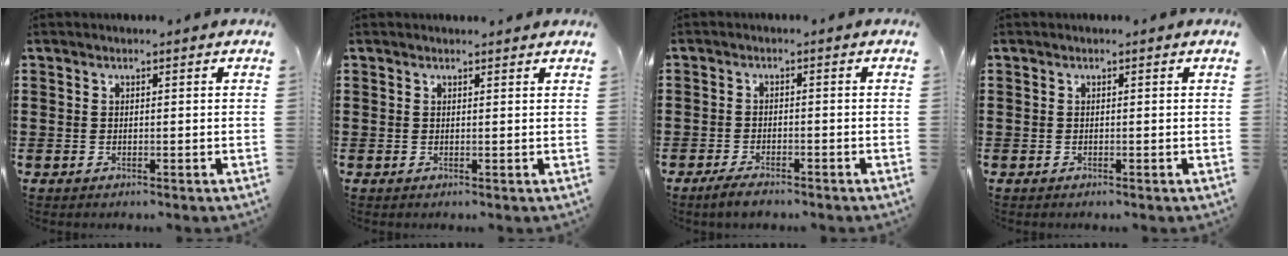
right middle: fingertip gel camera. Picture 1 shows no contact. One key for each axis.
{"total": 0.5, "fx": 0.5, "fy": 0.1, "fz": 0.1, "tx": 0.003, "ty": -0.003, "tz": 0.008}
{"total": 2.4, "fx": -2.1, "fy": 0.6, "fz": 1.0, "tx": -0.027, "ty": 0.000, "tz": -0.044}
{"total": 0.0}